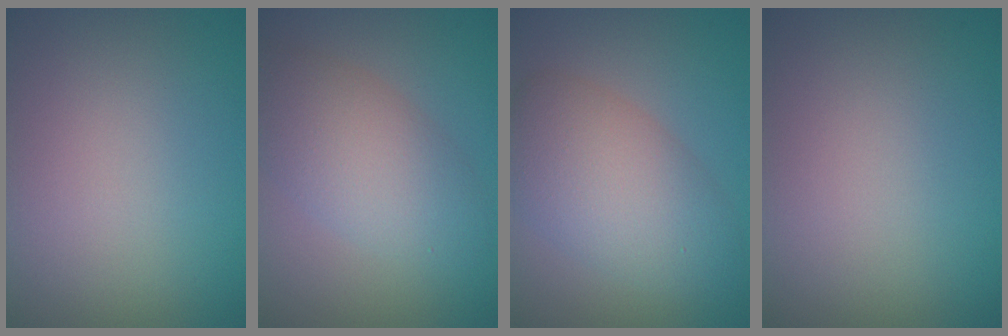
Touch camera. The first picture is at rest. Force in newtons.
{"total": 5.2, "press": 5.2, "slide": 0.3}
{"total": 6.3, "press": 6.3, "slide": 0.3}
{"total": 0.0}